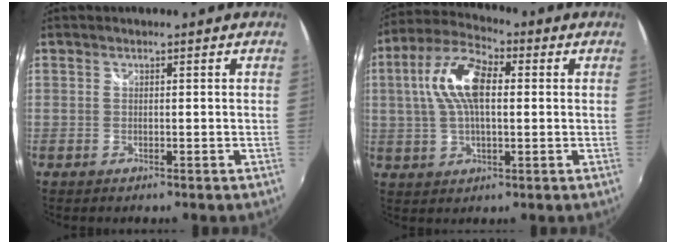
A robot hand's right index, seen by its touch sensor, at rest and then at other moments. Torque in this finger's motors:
{"motor_torque": [0.81, 0.24, 0.64, 0.21]}